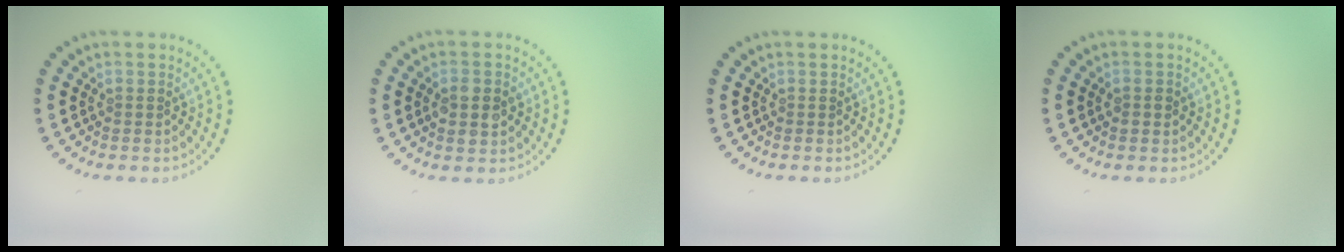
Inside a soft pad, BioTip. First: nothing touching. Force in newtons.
{"total": 2.7, "press": 2.7, "slide": 0.2}
{"total": 0.0}
{"total": 0.8, "press": 0.8, "slide": 0.1}